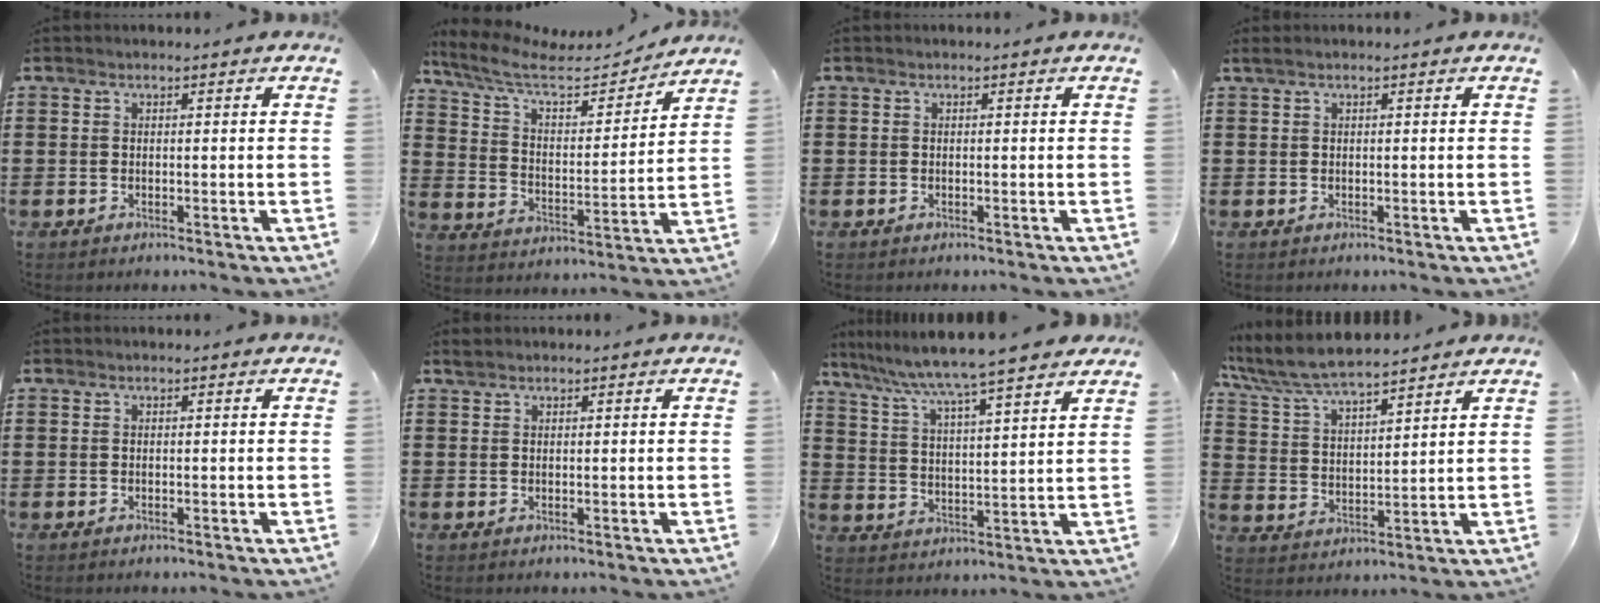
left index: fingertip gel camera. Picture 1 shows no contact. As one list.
[{"total": 8.6, "force": [7.1, 2.1, 4.3], "torque": [-0.114, -0.036, 0.120]}, {"total": 0.0}, {"total": 0.6, "force": [0.2, 0.0, 0.5], "torque": [-0.008, -0.001, 0.005]}, {"total": 0.0}, {"total": 0.9, "force": [0.8, 0.3, 0.2], "torque": [-0.006, 0.002, 0.016]}, {"total": 6.8, "force": [6.1, -0.9, 2.8], "torque": [-0.080, -0.041, 0.099]}, {"total": 7.1, "force": [6.5, 0.9, 2.7], "torque": [-0.078, -0.030, 0.114]}]